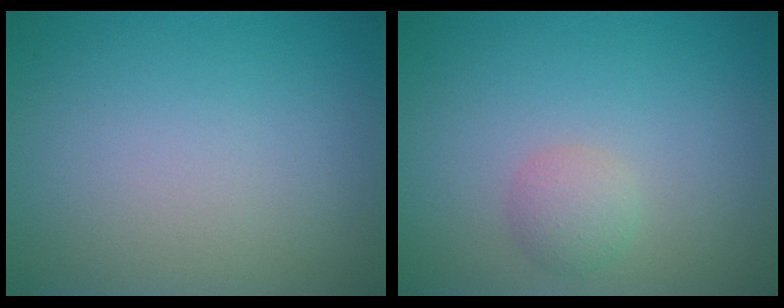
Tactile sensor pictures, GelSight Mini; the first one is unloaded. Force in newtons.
{"total": 1.7, "press": 1.7, "slide": 0.2}